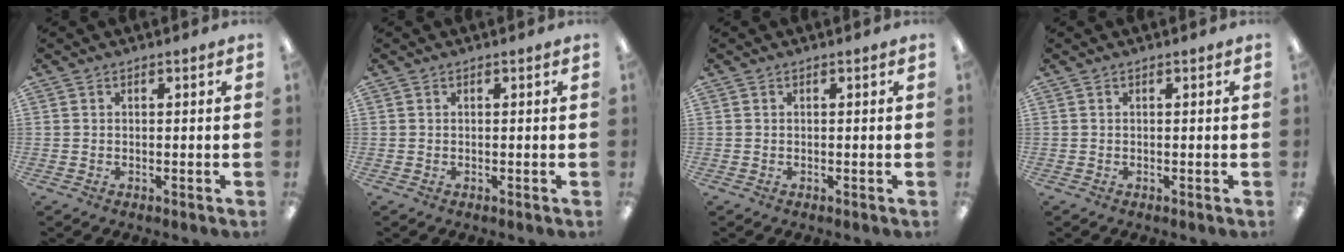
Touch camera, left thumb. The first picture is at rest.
{"total": 0.0}
{"total": 0.0}
{"total": 0.0}